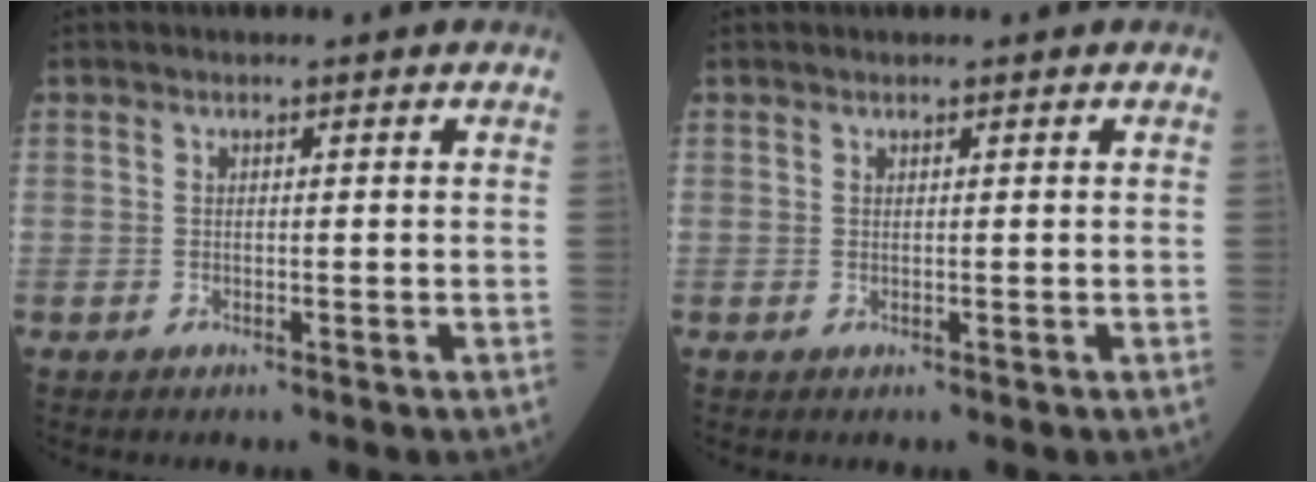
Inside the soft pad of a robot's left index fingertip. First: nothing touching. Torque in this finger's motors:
{"motor_torque": [-0.04, -0.12, 0.03, 0.01]}